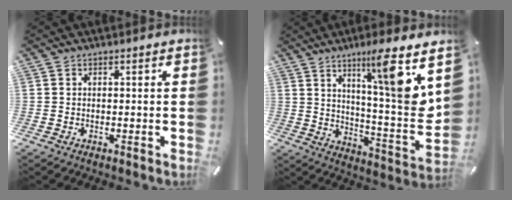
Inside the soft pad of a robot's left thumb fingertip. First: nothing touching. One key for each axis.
{"total": 14.8, "fx": 8.4, "fy": 0.3, "fz": 12.2, "tx": -0.179, "ty": -0.069, "tz": 0.119}